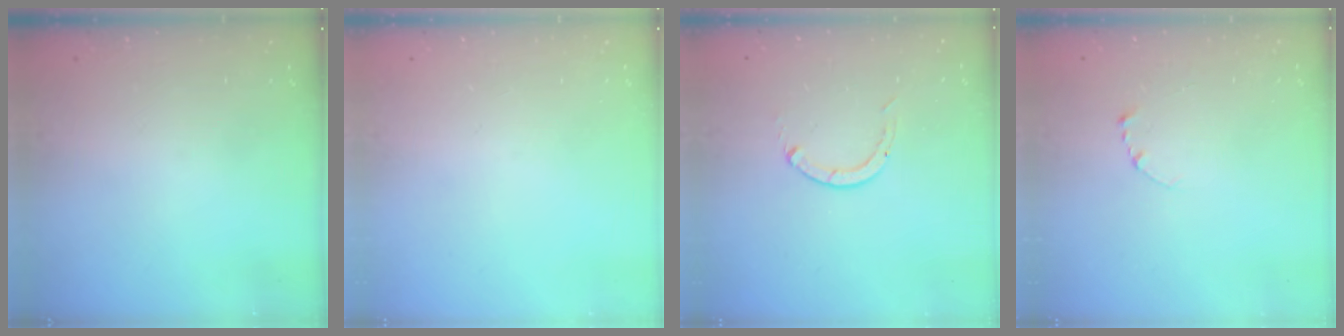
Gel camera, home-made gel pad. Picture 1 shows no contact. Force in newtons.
{"total": 0.0}
{"total": 0.0}
{"total": 2.7, "press": 2.7, "slide": 0.3}